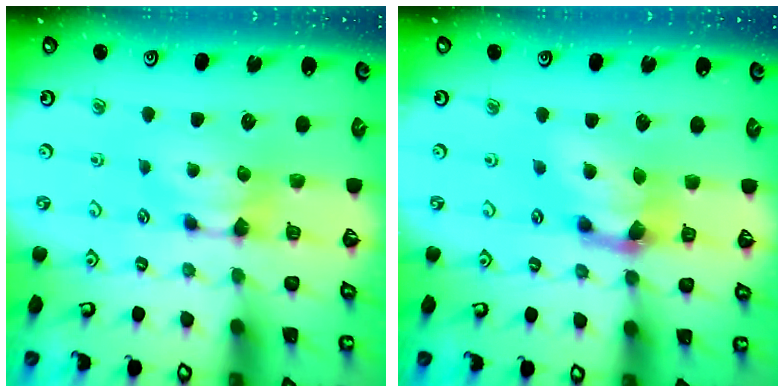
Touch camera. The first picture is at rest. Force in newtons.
{"total": 3.8, "press": 3.1, "slide": 2.1}